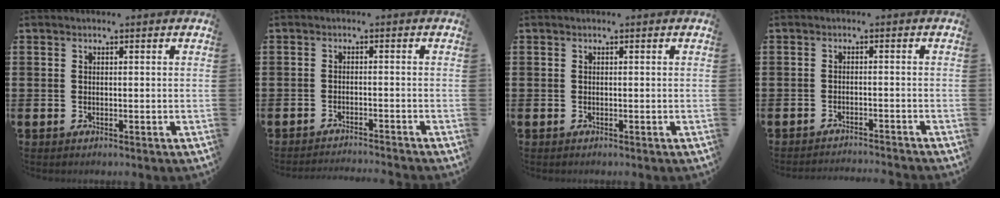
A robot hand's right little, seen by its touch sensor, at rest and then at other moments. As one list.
[{"total": 1.6, "force": [-1.6, -0.3, 0.0], "torque": [0.000, 0.004, -0.032]}, {"total": 0.0}, {"total": 1.6, "force": [-1.6, -0.3, 0.0], "torque": [0.000, 0.004, -0.033]}]